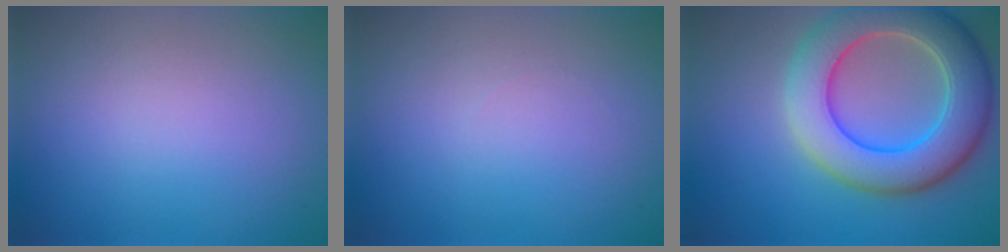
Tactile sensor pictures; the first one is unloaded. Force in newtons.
{"total": 0.0}
{"total": 9.2, "press": 9.2, "slide": 0.6}